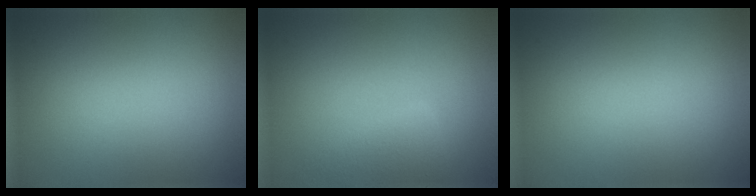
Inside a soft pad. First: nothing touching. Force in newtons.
{"total": 2.7, "press": 2.7, "slide": 0.1}
{"total": 0.0}